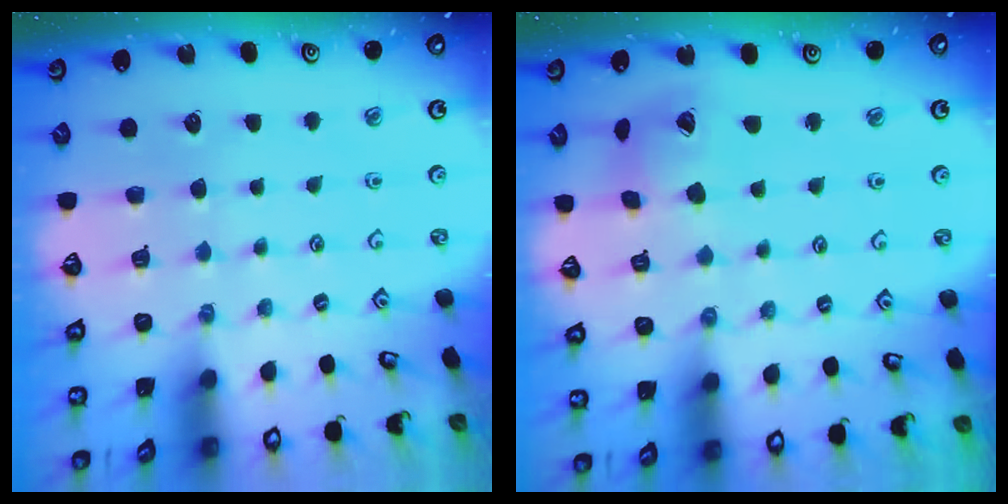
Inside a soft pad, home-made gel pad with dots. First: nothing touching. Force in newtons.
{"total": 10.8, "press": 10.7, "slide": 1.4}